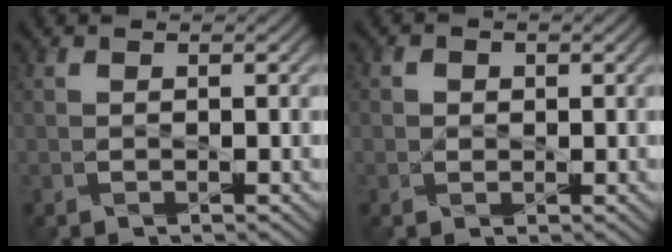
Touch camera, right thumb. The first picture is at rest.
{"total": 1.2, "force": [-0.1, 1.2, 0.3], "torque": [-0.004, -0.004, -0.006]}